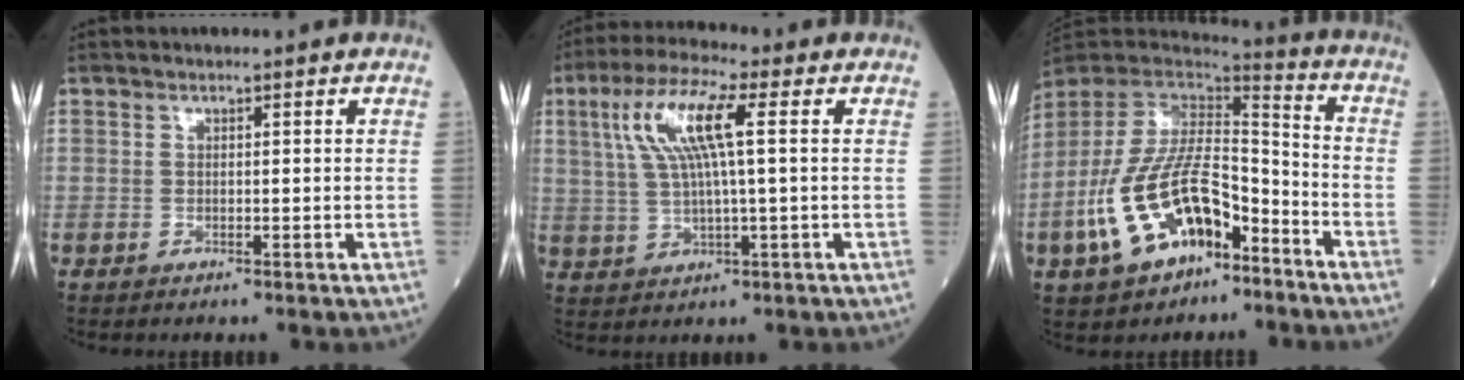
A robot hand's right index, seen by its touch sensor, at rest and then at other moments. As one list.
[{"total": 9.9, "force": [2.7, 1.3, 9.5], "torque": [-0.201, 0.018, 0.050]}, {"total": 17.2, "force": [-8.1, 8.0, 12.9], "torque": [-0.266, 0.014, -0.145]}]